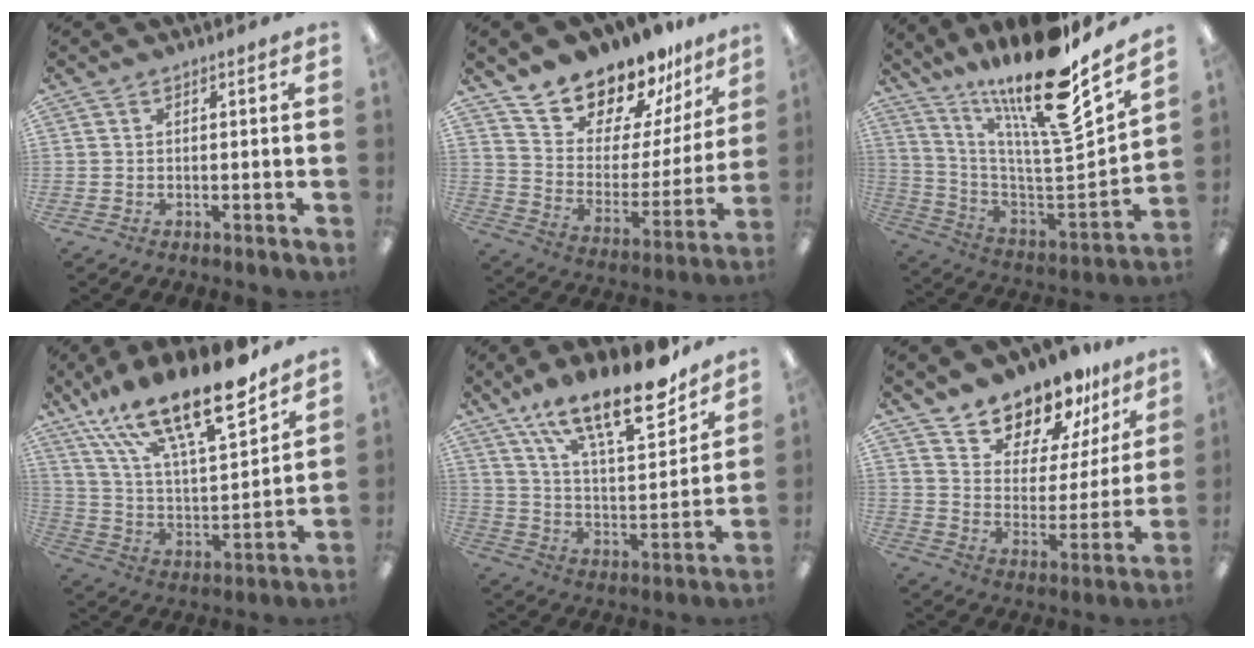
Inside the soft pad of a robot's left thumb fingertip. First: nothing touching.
{"total": 16.0, "force": [15.0, 5.2, 1.9], "torque": [-0.057, -0.139, 0.272]}
{"total": 22.1, "force": [17.1, 3.2, 13.5], "torque": [-0.207, -0.140, 0.268]}
{"total": 24.3, "force": [17.3, 7.2, 15.5], "torque": [-0.259, -0.108, 0.293]}
{"total": 21.8, "force": [15.9, 6.8, 13.3], "torque": [-0.207, -0.100, 0.264]}
{"total": 13.1, "force": [12.0, 4.7, 1.9], "torque": [-0.042, -0.112, 0.221]}